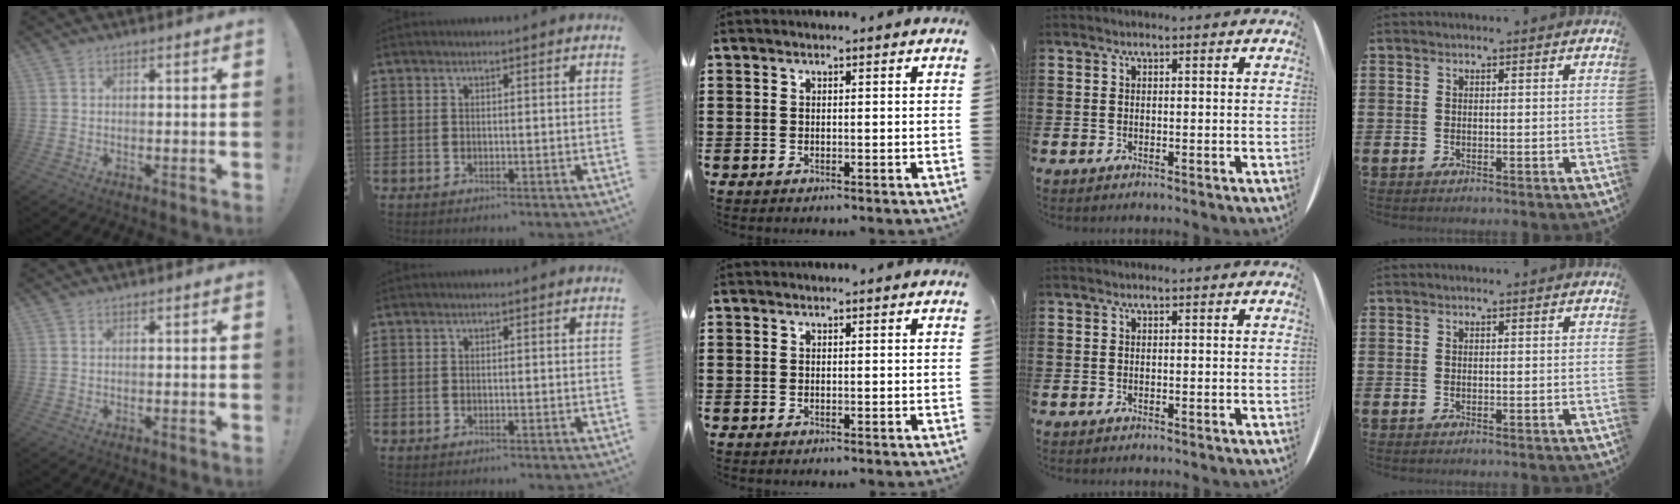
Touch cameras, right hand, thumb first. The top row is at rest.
{}